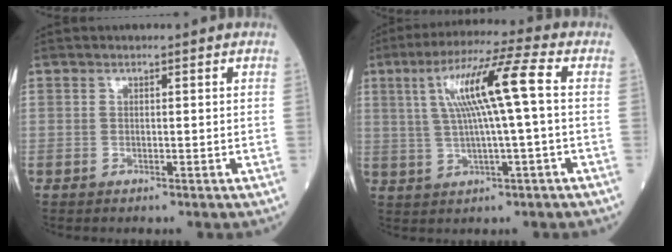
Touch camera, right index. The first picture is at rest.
{"total": 10.9, "force": [1.8, -0.2, 10.8], "torque": [-0.198, 0.022, 0.033]}